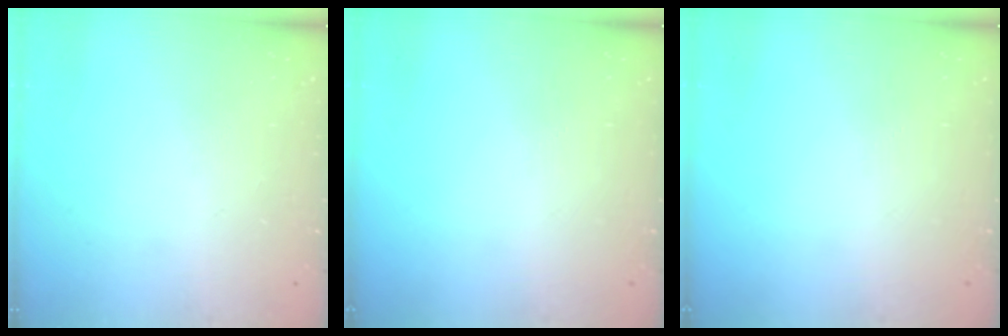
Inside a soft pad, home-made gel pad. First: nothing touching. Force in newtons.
{"total": 0.0}
{"total": 0.0}